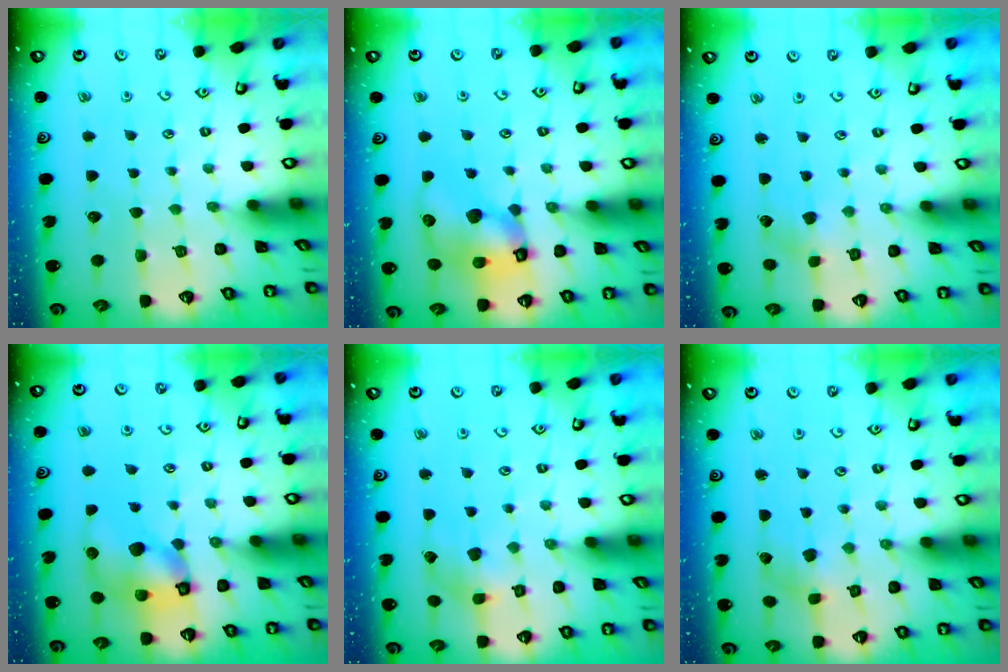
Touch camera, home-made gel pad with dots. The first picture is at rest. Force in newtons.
{"total": 12.9, "press": 12.8, "slide": 2.1}
{"total": 2.6, "press": 2.6, "slide": 0.4}
{"total": 10.6, "press": 10.5, "slide": 1.7}
{"total": 6.2, "press": 6.2, "slide": 0.6}
{"total": 2.5, "press": 2.4, "slide": 0.5}